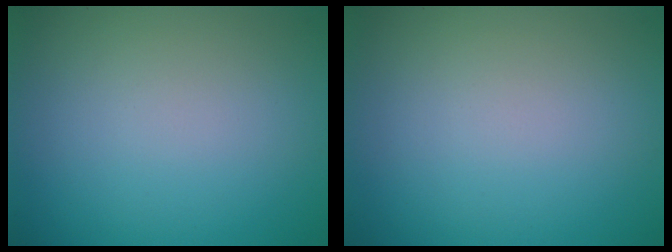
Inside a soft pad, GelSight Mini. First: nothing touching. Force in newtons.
{"total": 0.0}